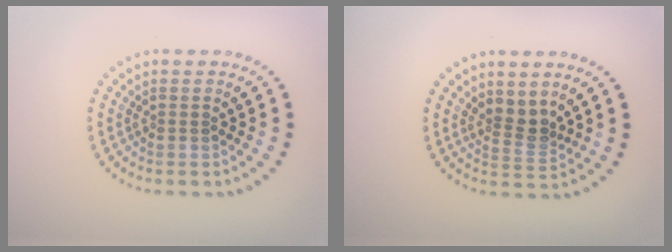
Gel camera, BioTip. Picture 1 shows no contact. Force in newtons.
{"total": 2.4, "press": 1.9, "slide": 1.6}